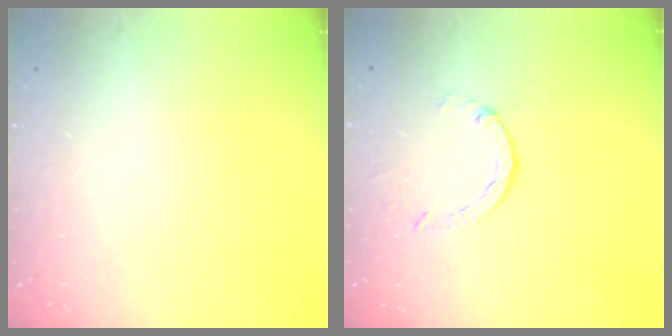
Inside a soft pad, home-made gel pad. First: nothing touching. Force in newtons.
{"total": 1.8, "press": 1.8, "slide": 0.2}